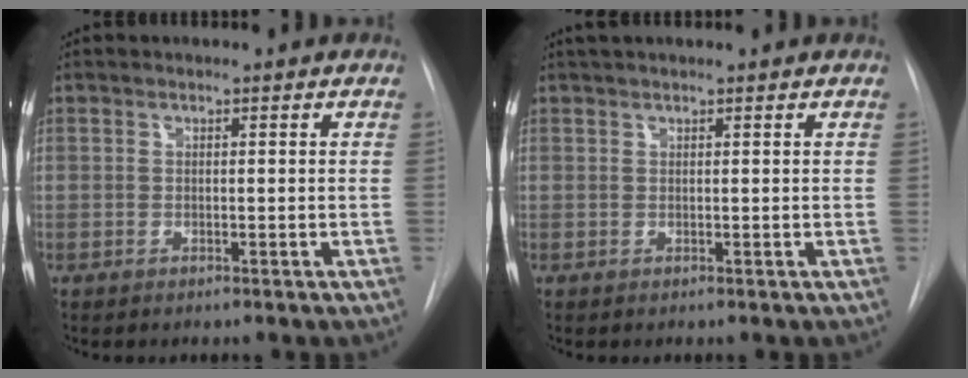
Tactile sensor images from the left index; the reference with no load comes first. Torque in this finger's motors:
{"motor_torque": [0.02, -0.16, 0.12, 0.04]}